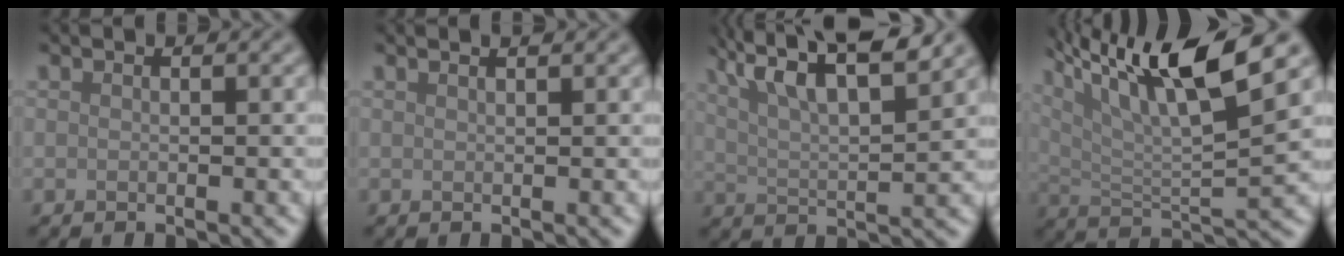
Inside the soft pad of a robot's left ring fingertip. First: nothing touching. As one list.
[{"total": 1.8, "force": [1.3, 0.8, 1.0], "torque": [0.000, -0.001, -0.007]}, {"total": 9.2, "force": [5.8, 2.6, 6.6], "torque": [-0.105, 0.023, 0.071]}, {"total": 12.3, "force": [7.3, 2.3, 9.6], "torque": [-0.163, 0.010, 0.133]}]